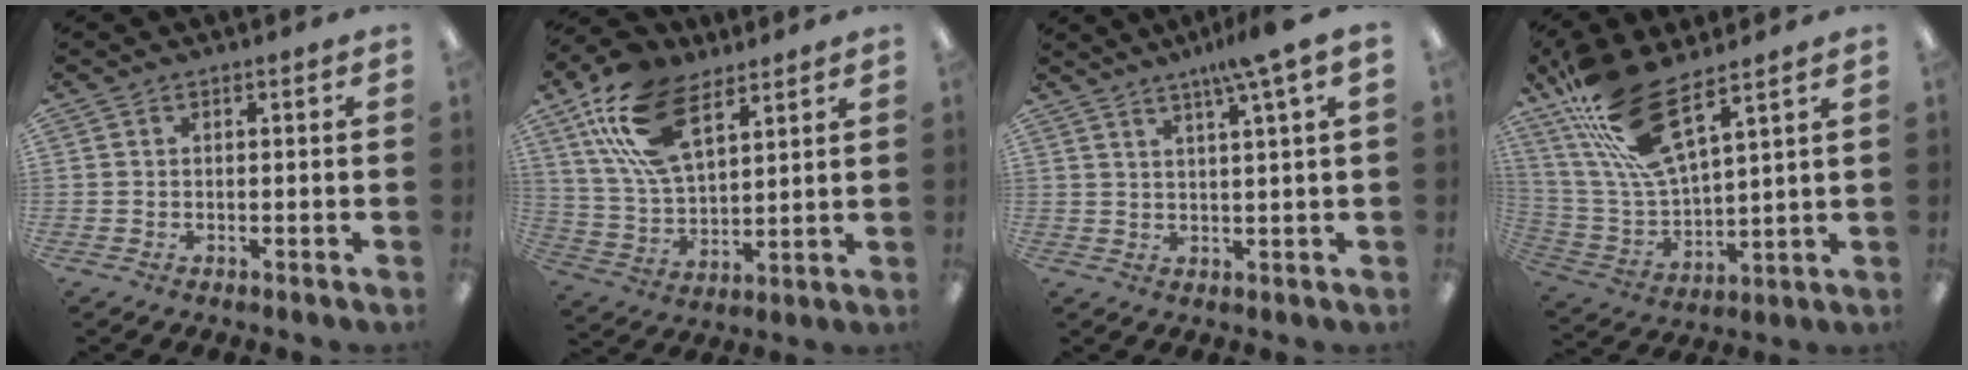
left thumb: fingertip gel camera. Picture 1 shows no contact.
{"total": 18.6, "force": [10.4, 9.6, 12.0], "torque": [-0.260, -0.023, 0.188]}
{"total": 6.9, "force": [4.6, -0.5, 5.2], "torque": [-0.097, -0.015, 0.073]}
{"total": 17.8, "force": [12.4, 5.3, 11.6], "torque": [-0.256, -0.065, 0.221]}